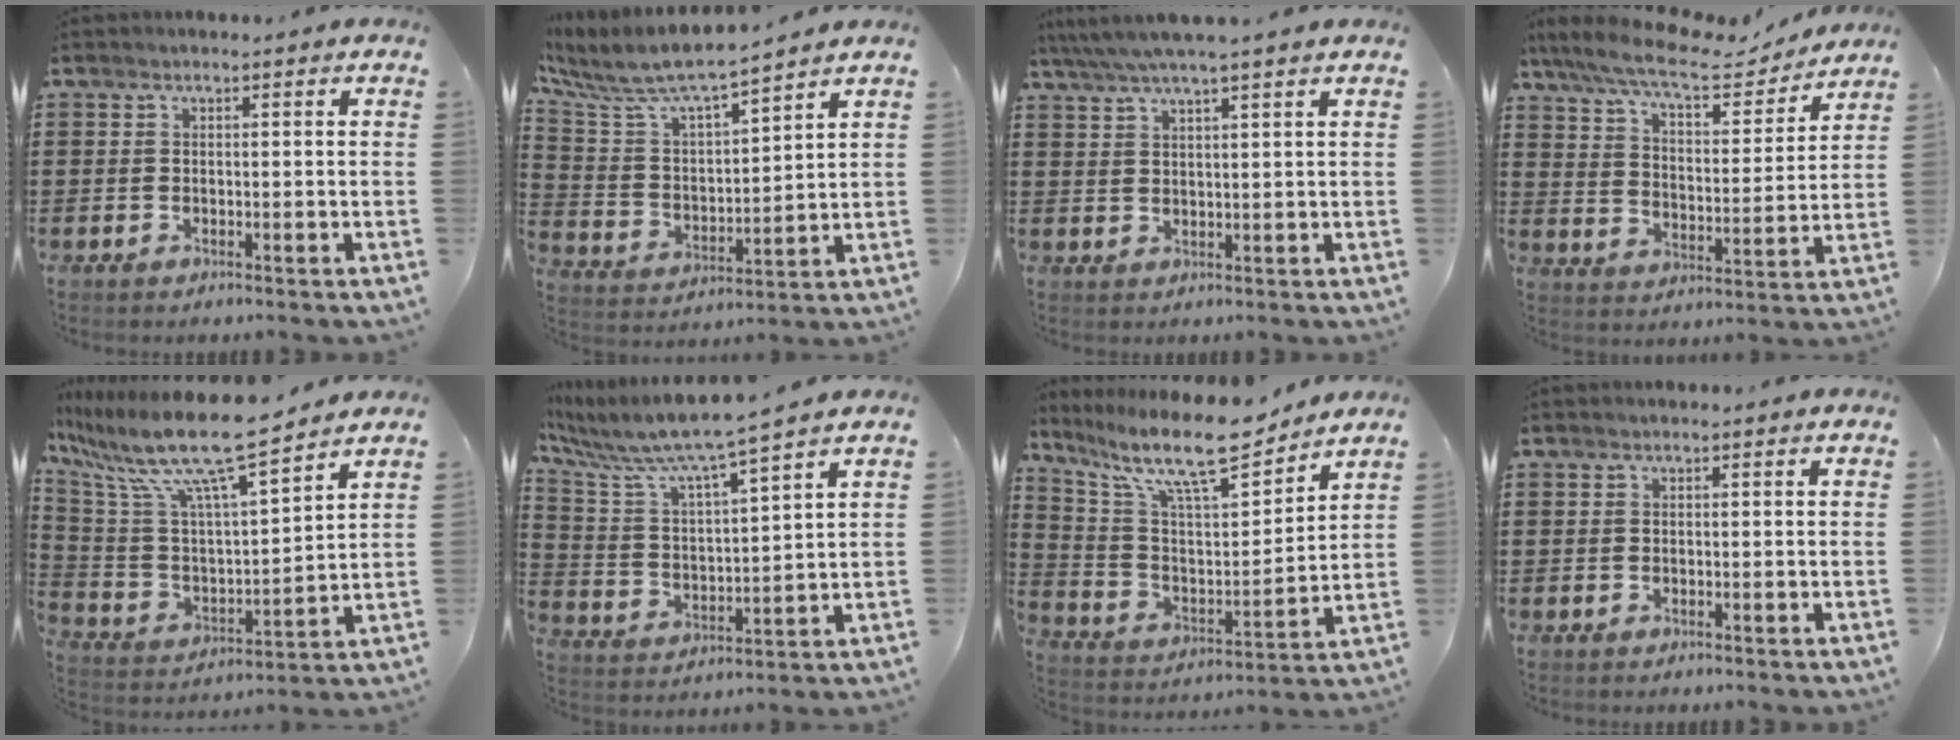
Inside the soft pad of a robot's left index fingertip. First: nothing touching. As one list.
[{"total": 7.2, "force": [6.6, 0.9, 2.8], "torque": [-0.087, -0.044, 0.109]}, {"total": 3.6, "force": [3.0, -0.3, 2.0], "torque": [-0.046, -0.005, 0.053]}, {"total": 9.6, "force": [8.1, 1.5, 5.0], "torque": [-0.129, -0.036, 0.137]}, {"total": 12.6, "force": [9.9, 0.8, 7.7], "torque": [-0.193, -0.067, 0.165]}, {"total": 7.0, "force": [6.3, -0.3, 3.0], "torque": [-0.089, -0.044, 0.101]}, {"total": 13.4, "force": [10.5, 2.8, 7.9], "torque": [-0.181, -0.048, 0.181]}, {"total": 0.0}]